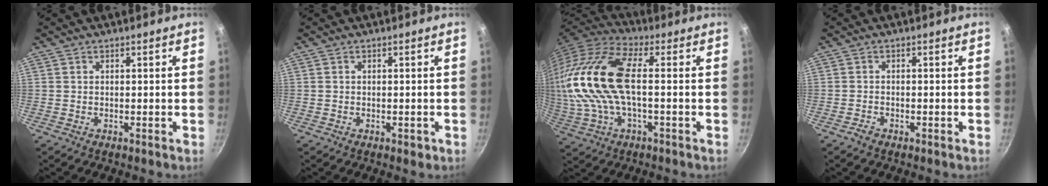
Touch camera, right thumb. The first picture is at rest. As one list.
[{"total": 1.2, "force": [-0.5, 0.7, 0.8], "torque": [-0.009, 0.002, -0.006]}, {"total": 20.0, "force": [0.9, 8.8, 17.9], "torque": [-0.372, 0.019, 0.005]}, {"total": 1.3, "force": [-1.0, 0.6, 0.6], "torque": [-0.016, 0.008, -0.020]}]